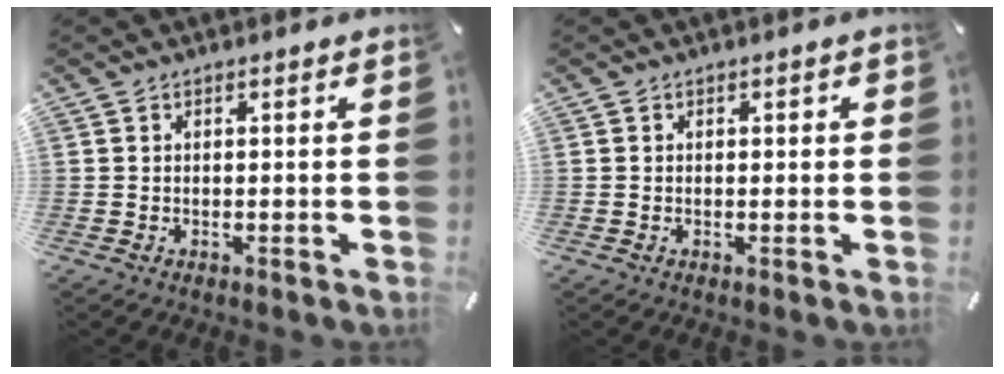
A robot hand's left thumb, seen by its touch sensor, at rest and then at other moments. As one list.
[{"total": 0.6, "force": [-0.1, 0.5, 0.4], "torque": [-0.008, 0.001, -0.003]}]